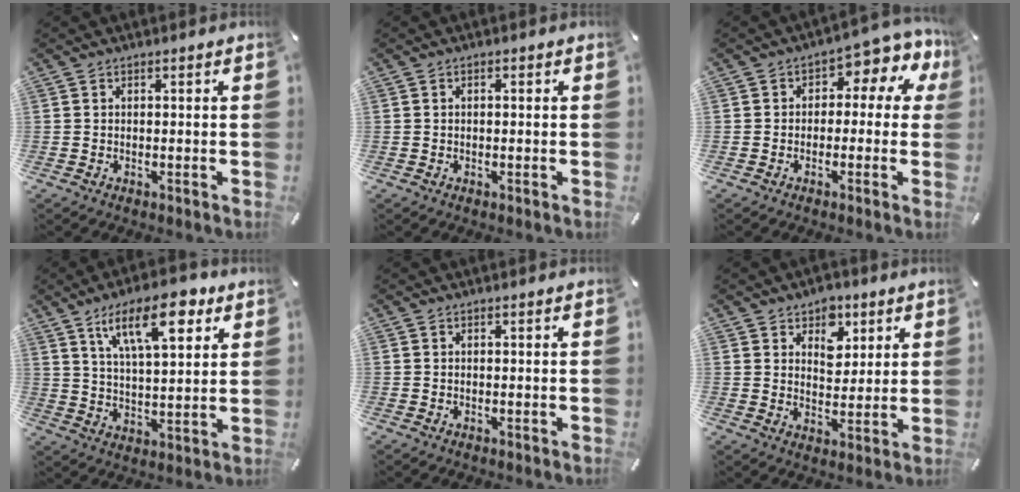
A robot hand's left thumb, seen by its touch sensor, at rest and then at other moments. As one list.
[{"total": 0.5, "force": [-0.2, 0.4, 0.3], "torque": [-0.006, 0.001, -0.004]}, {"total": 7.2, "force": [1.4, 4.3, 5.5], "torque": [-0.074, -0.010, 0.020]}, {"total": 15.7, "force": [8.5, 6.6, 11.5], "torque": [-0.179, -0.023, 0.141]}, {"total": 0.0}, {"total": 7.7, "force": [3.9, 6.1, 2.7], "torque": [-0.031, -0.018, 0.064]}]